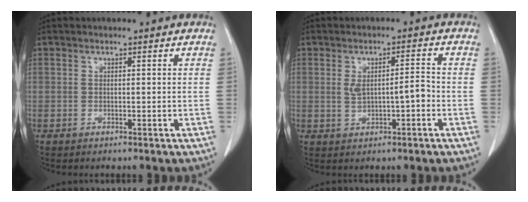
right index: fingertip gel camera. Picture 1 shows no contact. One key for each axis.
{"total": 4.4, "fx": -0.4, "fy": 1.2, "fz": 4.2, "tx": -0.075, "ty": 0.012, "tz": 0.003}